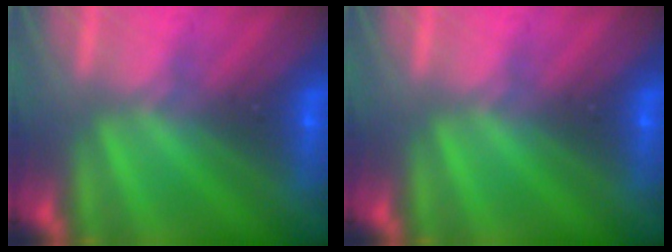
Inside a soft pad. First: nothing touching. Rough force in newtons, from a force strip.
{"total": 0.0}